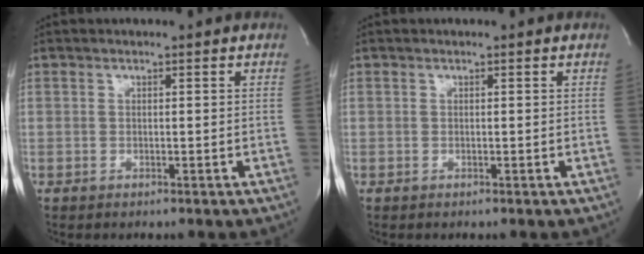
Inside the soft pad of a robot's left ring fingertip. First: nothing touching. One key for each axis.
{"total": 0.0}